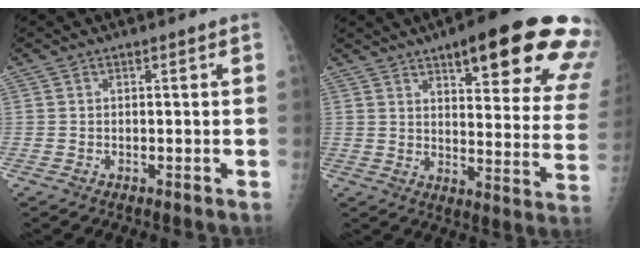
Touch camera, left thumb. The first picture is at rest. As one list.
[{"total": 24.4, "force": [14.5, 6.3, 18.6], "torque": [-0.198, -0.050, 0.181]}]